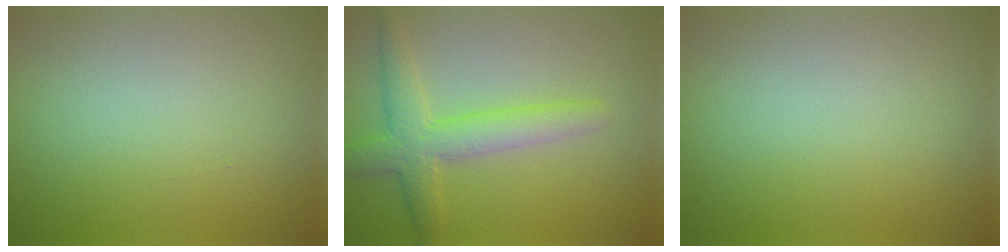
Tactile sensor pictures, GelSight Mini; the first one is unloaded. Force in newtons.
{"total": 4.3, "press": 4.3, "slide": 0.1}
{"total": 0.0}